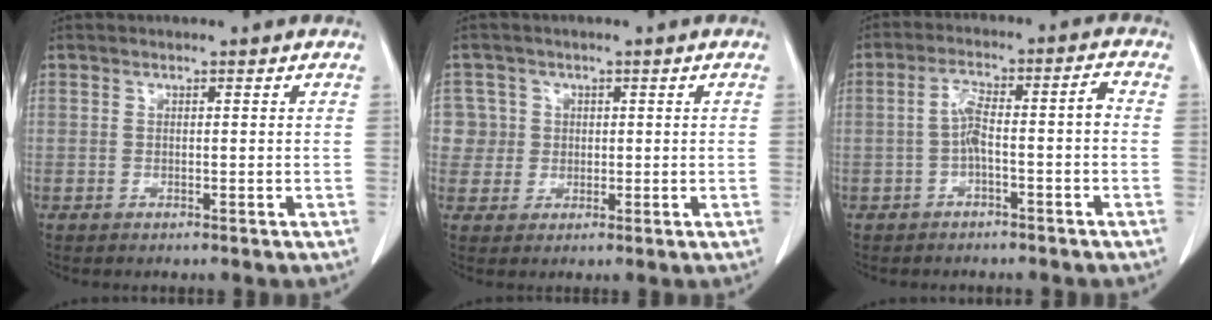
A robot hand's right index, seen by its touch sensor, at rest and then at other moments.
{"total": 4.4, "force": [0.7, 4.4, -0.3], "torque": [0.024, 0.013, 0.015]}
{"total": 5.7, "force": [-1.4, 0.9, 5.5], "torque": [-0.105, 0.029, -0.023]}